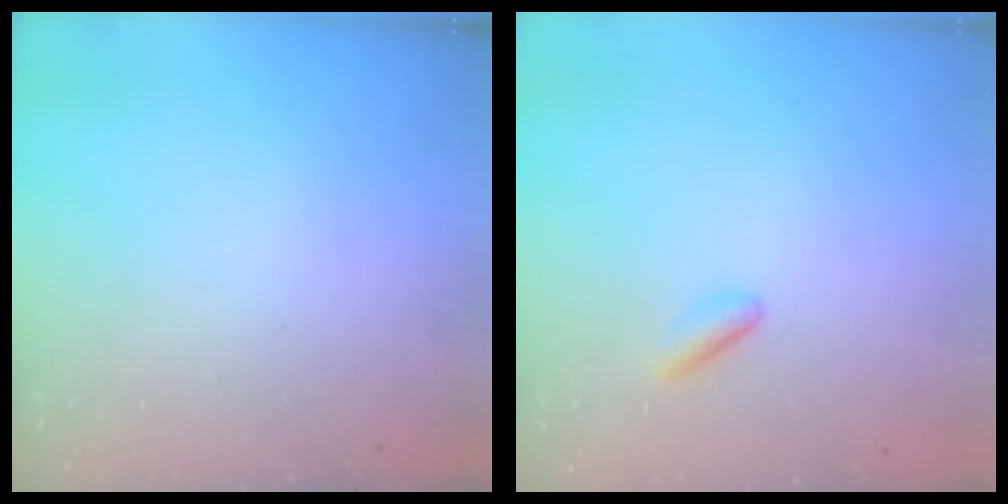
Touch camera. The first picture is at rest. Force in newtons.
{"total": 3.4, "press": 3.3, "slide": 0.8}